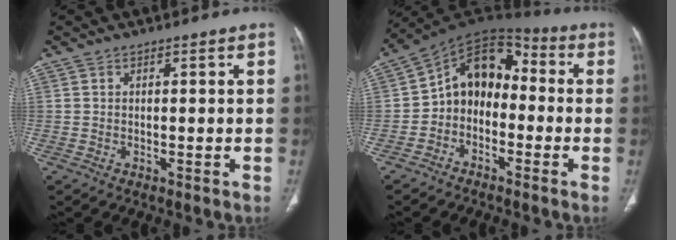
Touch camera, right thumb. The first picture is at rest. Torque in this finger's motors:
{"motor_torque": [1.40, 1.52, 0.48, -0.16, 0.08]}